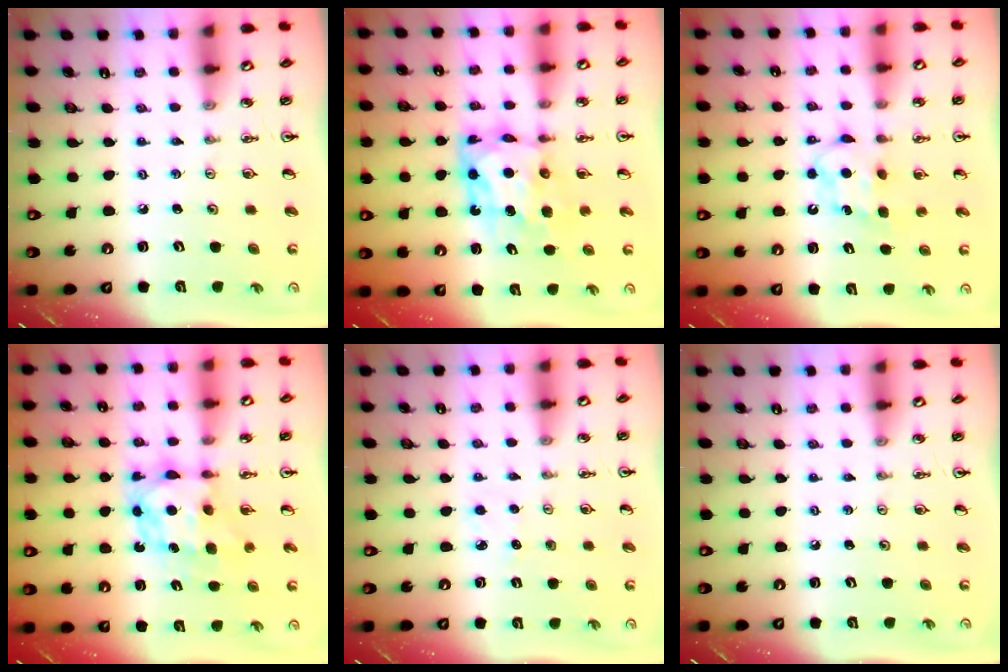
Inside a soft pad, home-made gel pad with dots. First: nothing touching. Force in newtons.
{"total": 8.2, "press": 8.1, "slide": 0.8}
{"total": 6.9, "press": 6.8, "slide": 0.4}
{"total": 7.4, "press": 7.4, "slide": 0.7}
{"total": 3.4, "press": 3.4, "slide": 0.5}
{"total": 0.0}